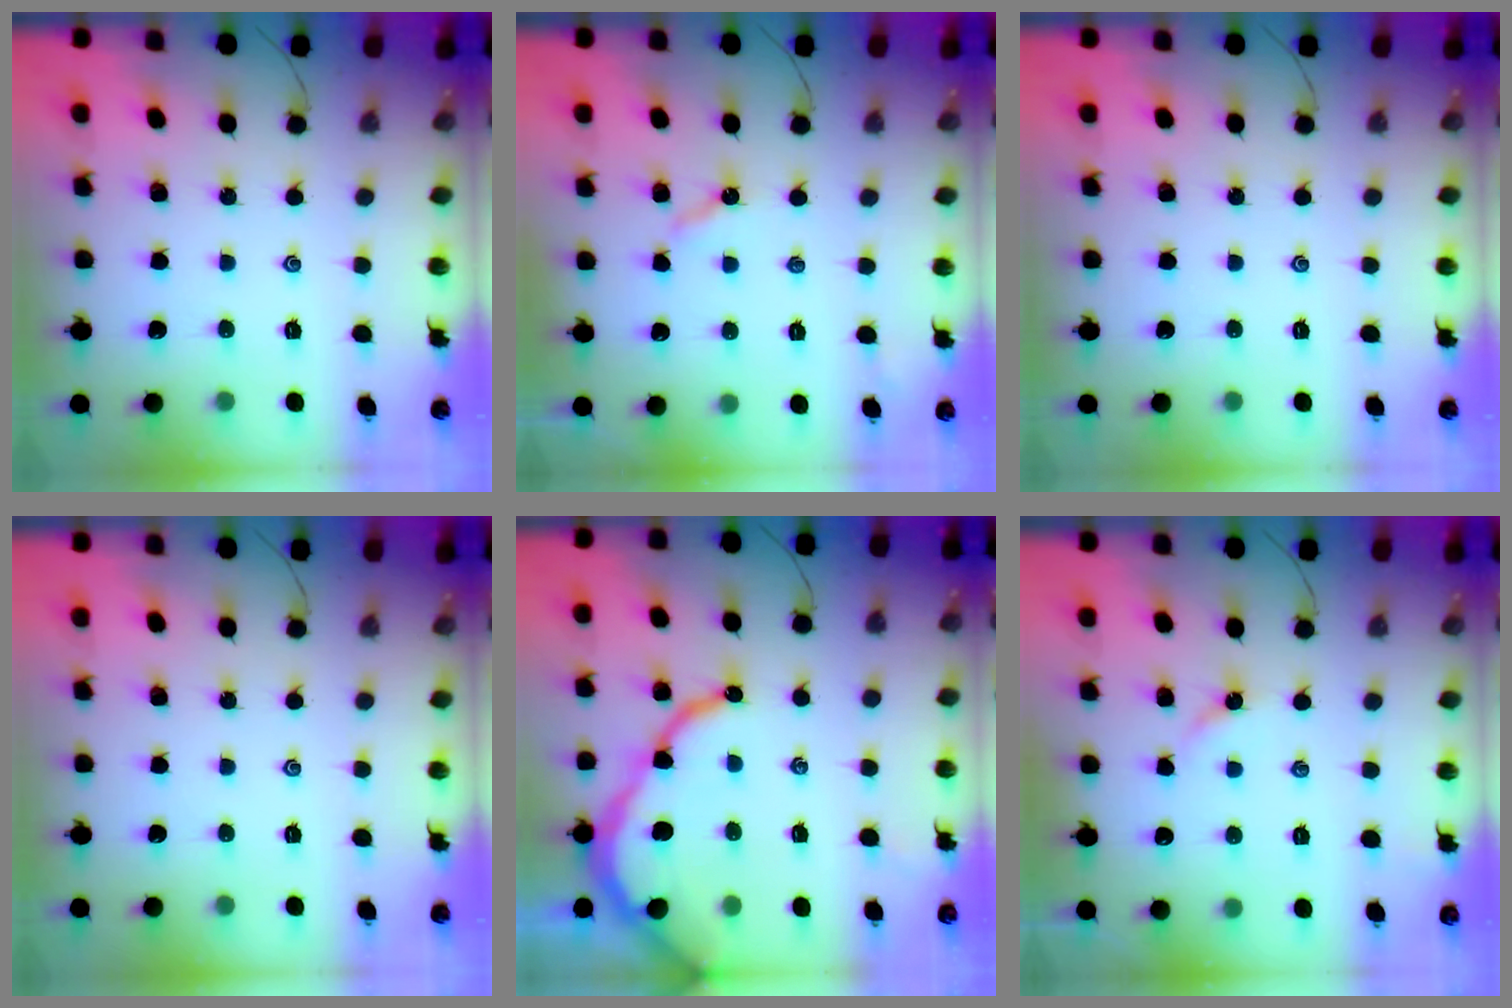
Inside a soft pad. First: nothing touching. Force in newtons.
{"total": 3.3, "press": 3.2, "slide": 0.4}
{"total": 0.0}
{"total": 0.0}
{"total": 11.4, "press": 11.3, "slide": 1.3}
{"total": 2.9, "press": 2.9, "slide": 0.4}